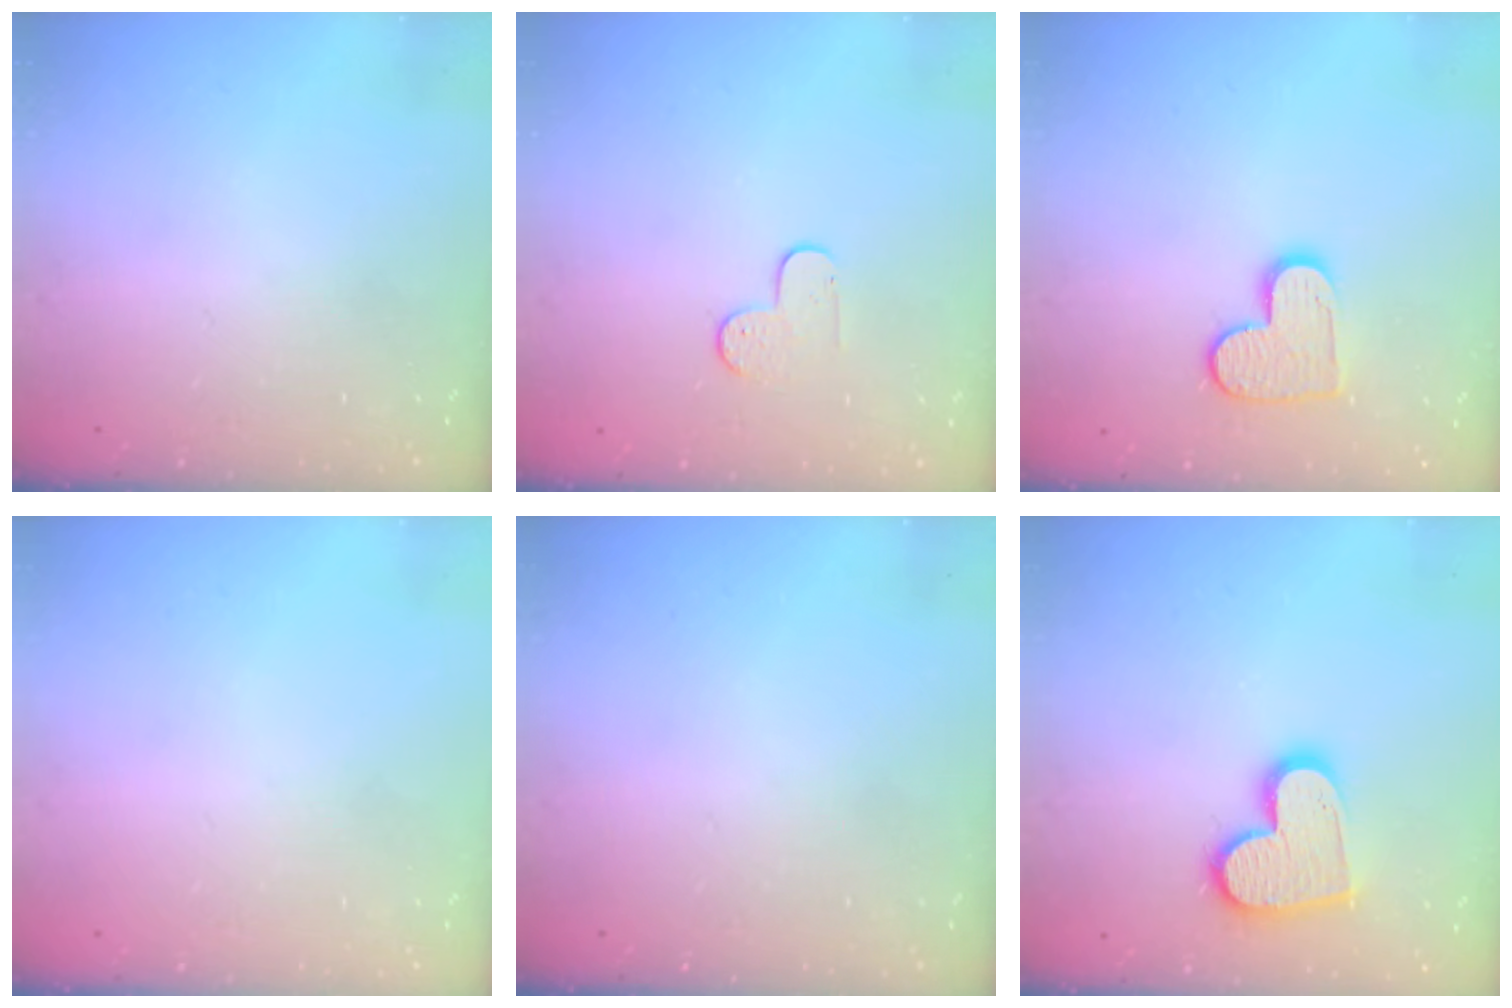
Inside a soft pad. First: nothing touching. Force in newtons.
{"total": 5.8, "press": 5.7, "slide": 0.6}
{"total": 9.6, "press": 9.6, "slide": 0.6}
{"total": 0.0}
{"total": 0.0}
{"total": 13.6, "press": 13.5, "slide": 0.9}